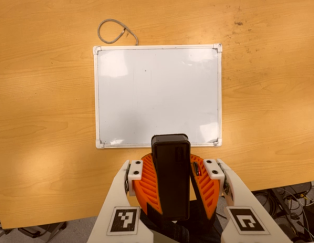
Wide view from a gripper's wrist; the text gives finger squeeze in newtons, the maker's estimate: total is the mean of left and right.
{"total": 11.4, "left": 11.1, "right": 11.6}